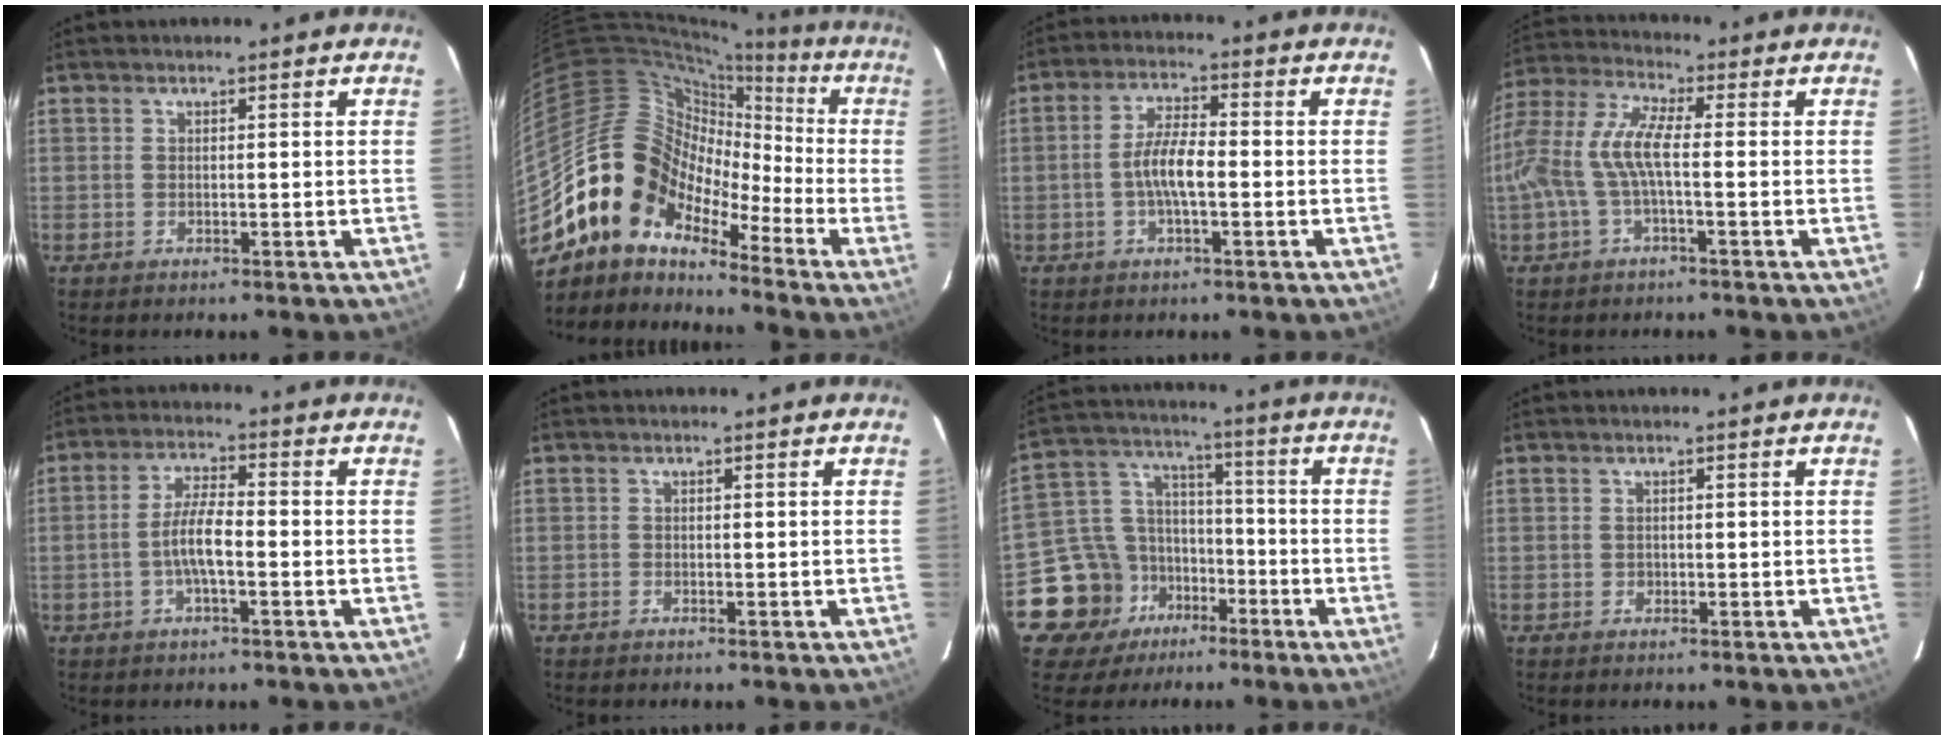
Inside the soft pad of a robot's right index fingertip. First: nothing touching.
{"total": 13.6, "force": [-8.8, 9.3, 4.5], "torque": [-0.080, 0.032, -0.184]}
{"total": 6.1, "force": [-1.3, 1.5, 5.7], "torque": [-0.115, 0.008, -0.026]}
{"total": 11.5, "force": [-1.7, 3.1, 11.0], "torque": [-0.226, 0.005, -0.036]}
{"total": 5.9, "force": [-1.8, 1.4, 5.4], "torque": [-0.110, 0.006, -0.034]}
{"total": 0.6, "force": [-0.5, 0.3, 0.0], "torque": [-0.001, 0.003, -0.008]}
{"total": 13.6, "force": [-7.8, 10.5, 4.0], "torque": [-0.111, 0.044, -0.120]}
{"total": 0.6, "force": [-0.2, 0.5, 0.0], "torque": [0.002, 0.000, -0.002]}